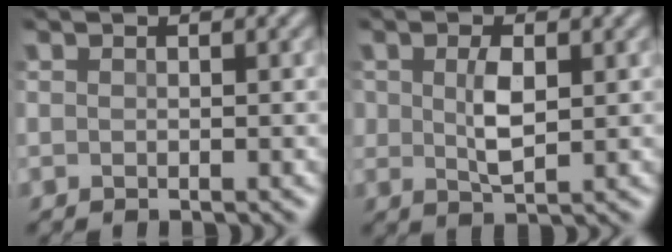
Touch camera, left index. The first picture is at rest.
{"total": 2.6, "force": [0.2, 1.2, 2.3], "torque": [-0.051, -0.003, 0.008]}